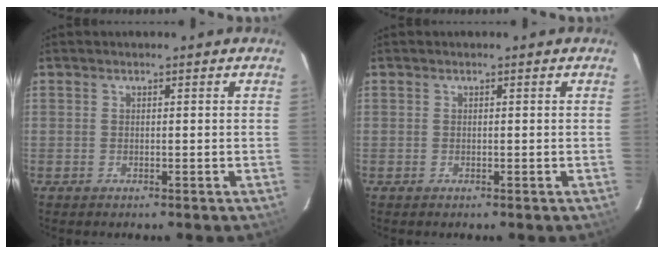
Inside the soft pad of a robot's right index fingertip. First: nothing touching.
{"total": 0.0}